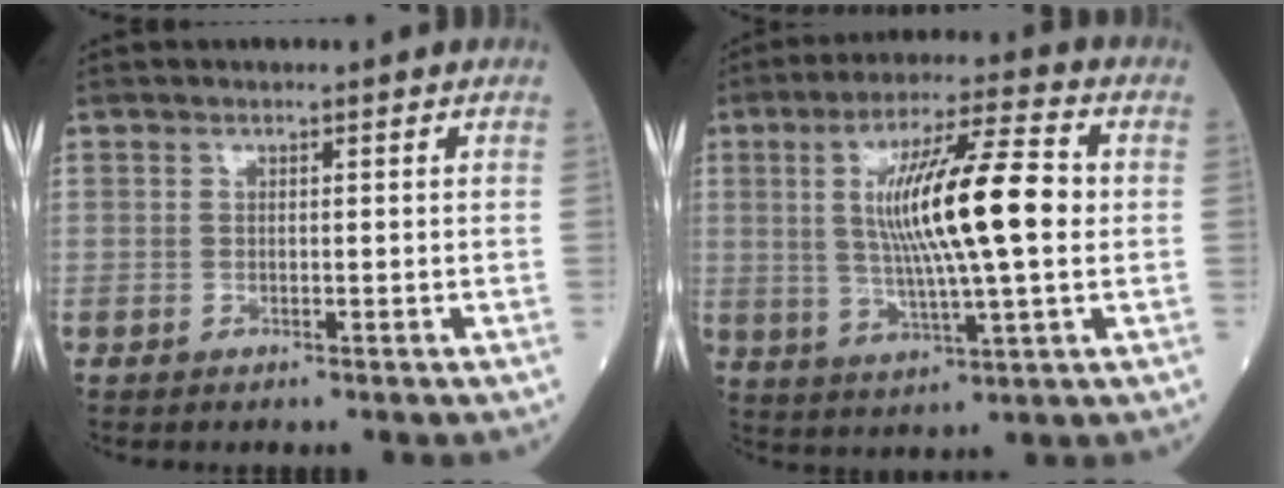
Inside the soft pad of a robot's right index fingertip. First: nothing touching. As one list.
[{"total": 14.9, "force": [1.4, 1.4, 14.8], "torque": [-0.268, 0.010, 0.022]}]